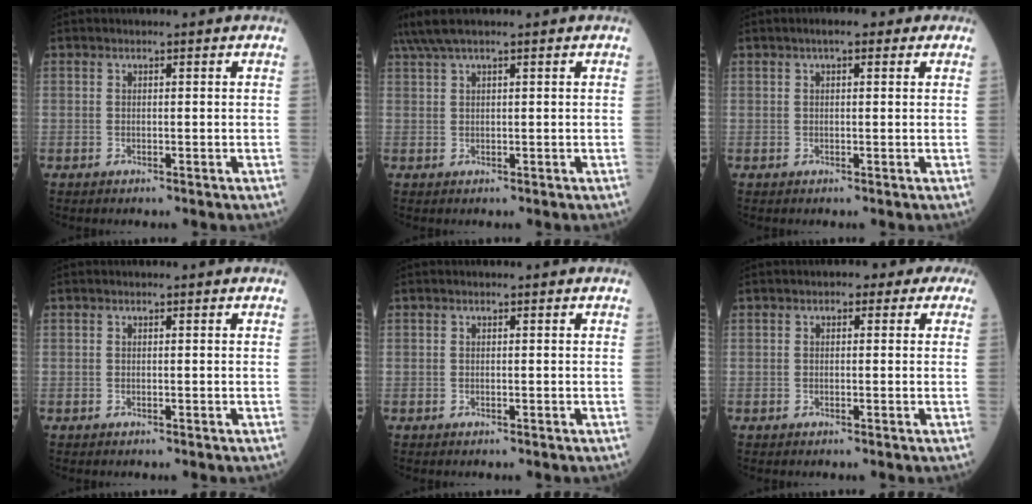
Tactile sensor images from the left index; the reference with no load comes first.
{"total": 4.4, "force": [3.4, 0.1, 2.8], "torque": [-0.066, 0.032, 0.072]}
{"total": 2.7, "force": [1.5, 1.0, 2.1], "torque": [-0.033, 0.017, 0.017]}
{"total": 0.0}
{"total": 0.0}
{"total": 3.2, "force": [1.4, 2.0, 2.0], "torque": [-0.017, 0.021, 0.004]}